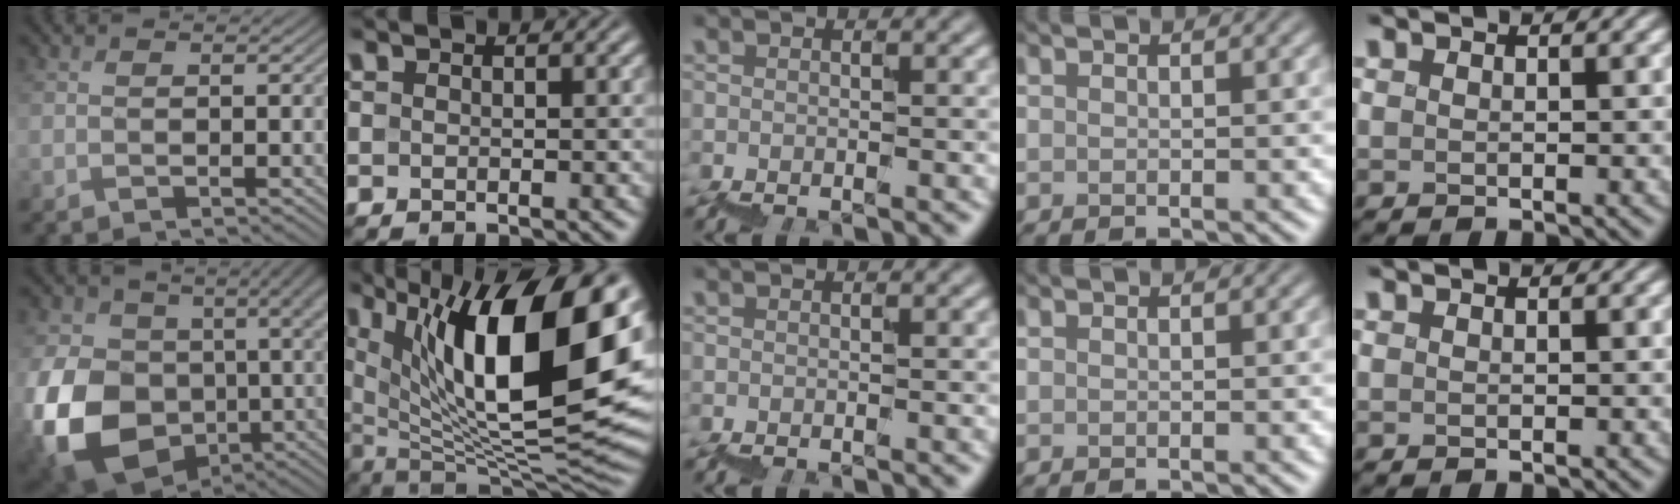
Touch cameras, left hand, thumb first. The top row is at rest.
{"thumb": {"total": 18.4, "force": [-0.9, 13.2, 12.8], "torque": [-0.289, -0.038, -0.002]}, "index": {"total": 17.5, "force": [5.8, 7.1, 14.9], "torque": [-0.225, 0.000, 0.096]}}